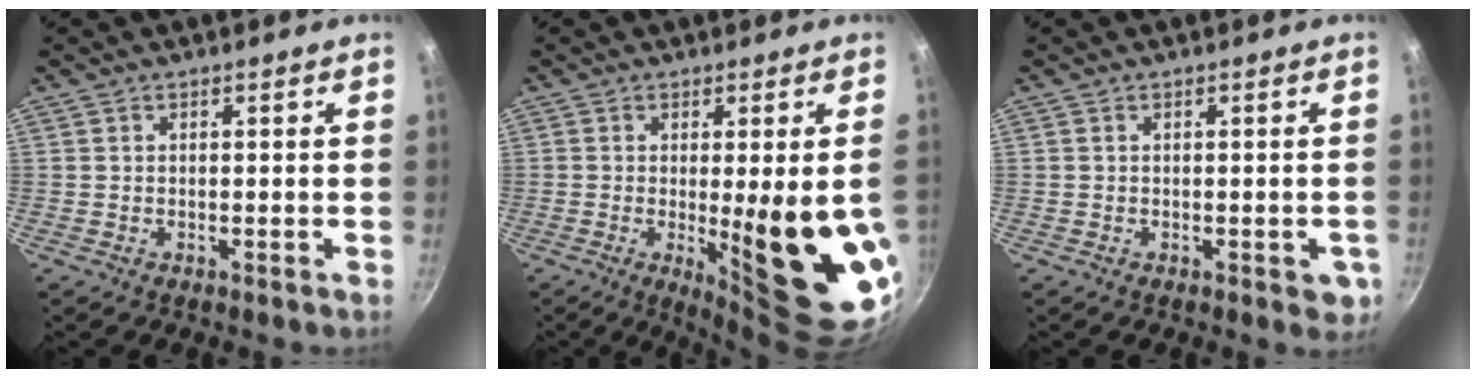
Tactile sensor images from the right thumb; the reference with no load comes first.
{"total": 16.5, "force": [-2.1, 3.6, 16.0], "torque": [-0.197, -0.033, -0.012]}
{"total": 3.6, "force": [-1.0, 1.8, 2.9], "torque": [-0.018, -0.001, -0.011]}